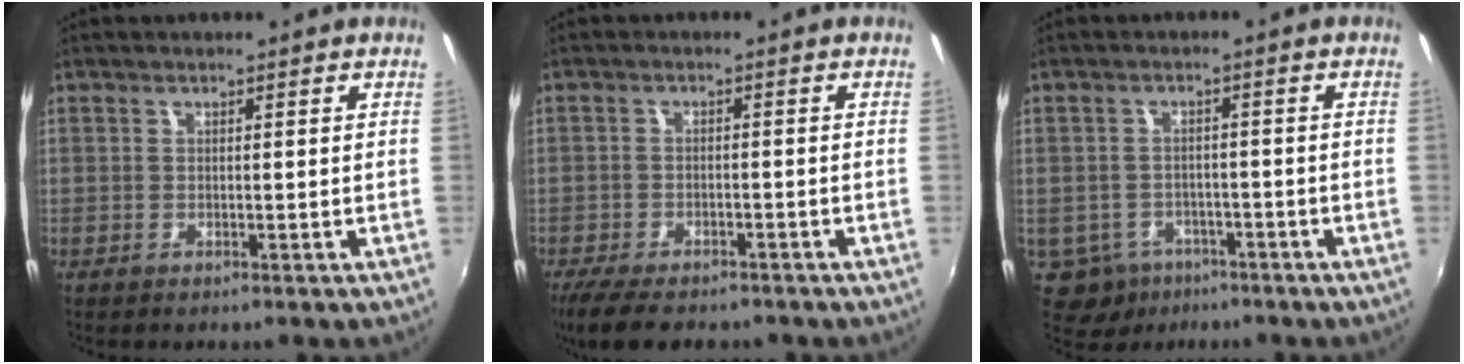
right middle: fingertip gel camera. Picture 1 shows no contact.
{"total": 9.0, "force": [-7.3, 2.9, 4.4], "torque": [-0.106, -0.027, -0.126]}
{"total": 7.2, "force": [-4.1, 5.5, 2.1], "torque": [-0.064, -0.004, -0.054]}